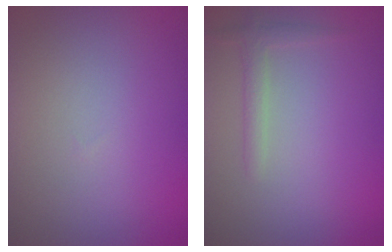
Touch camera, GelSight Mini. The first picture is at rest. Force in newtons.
{"total": 1.5, "press": 1.5, "slide": 0.1}